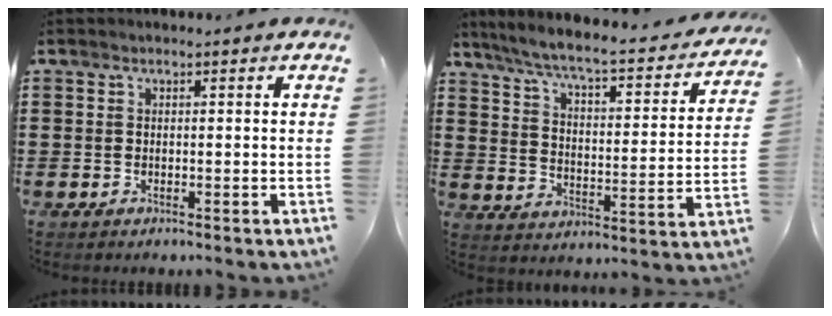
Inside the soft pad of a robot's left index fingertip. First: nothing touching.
{"total": 5.6, "force": [4.8, 0.0, 2.9], "torque": [-0.079, -0.038, 0.073]}